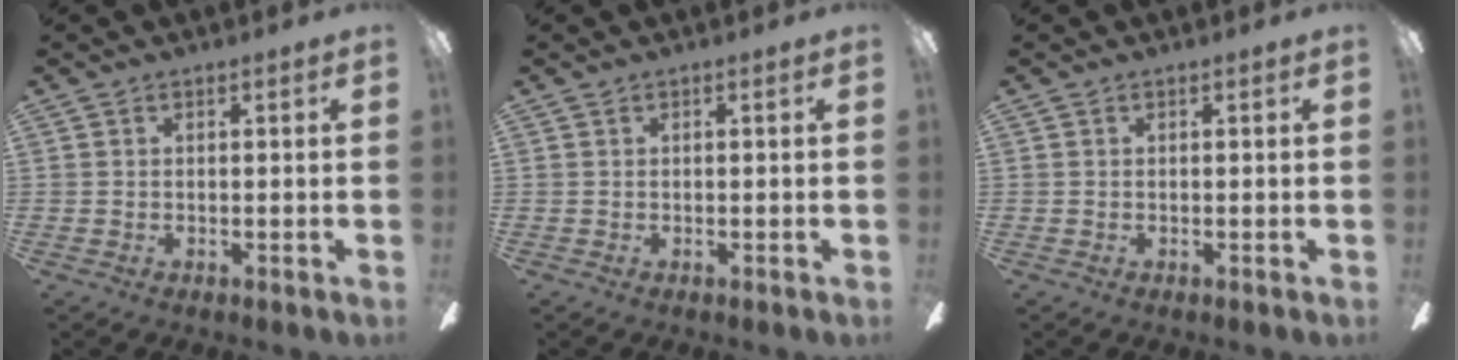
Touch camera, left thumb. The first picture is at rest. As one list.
[{"total": 0.0}, {"total": 0.0}]